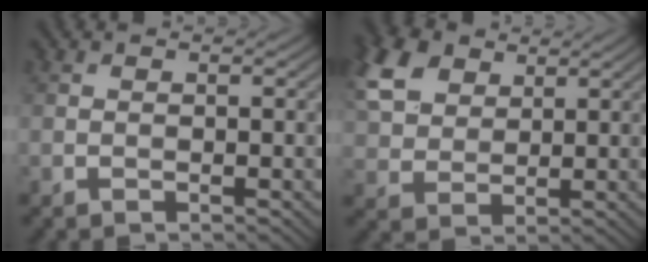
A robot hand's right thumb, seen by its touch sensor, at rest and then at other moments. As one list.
[{"total": 9.1, "force": [4.3, 6.1, 5.2], "torque": [-0.162, 0.024, 0.088]}]